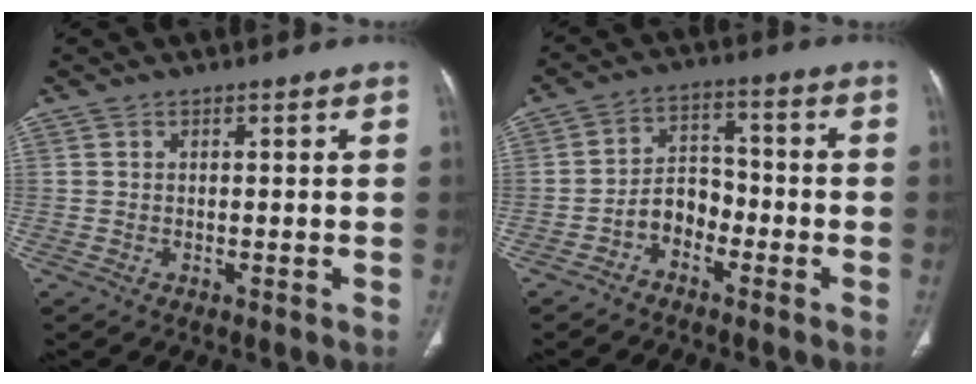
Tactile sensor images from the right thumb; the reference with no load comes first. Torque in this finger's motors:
{"motor_torque": [0.20, 0.24, 0.98, -0.51, 0.01]}